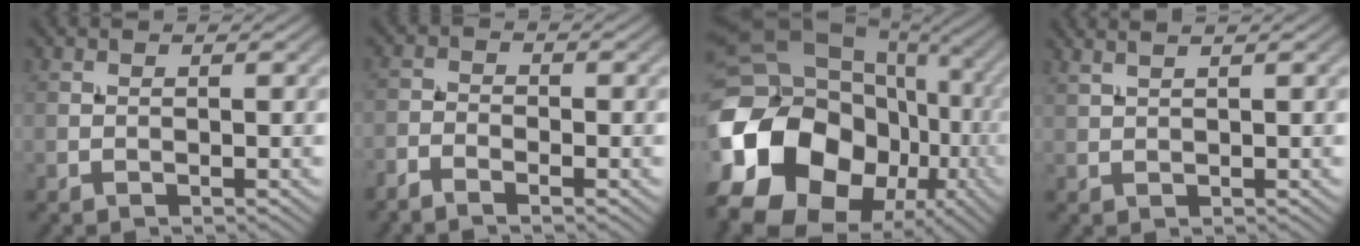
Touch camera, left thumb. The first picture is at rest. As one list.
[{"total": 2.7, "force": [-2.1, 0.7, 1.5], "torque": [-0.033, -0.005, -0.050]}, {"total": 23.1, "force": [-6.9, 17.7, 13.2], "torque": [-0.281, -0.021, -0.133]}, {"total": 2.1, "force": [1.6, 0.4, 1.2], "torque": [-0.023, 0.007, 0.025]}]